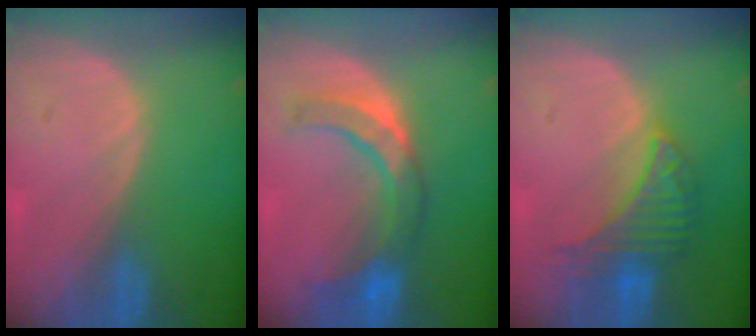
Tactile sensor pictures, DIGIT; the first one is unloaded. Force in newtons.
{"total": 7.6, "press": 7.6, "slide": 0.7}
{"total": 6.6, "press": 6.6, "slide": 0.7}